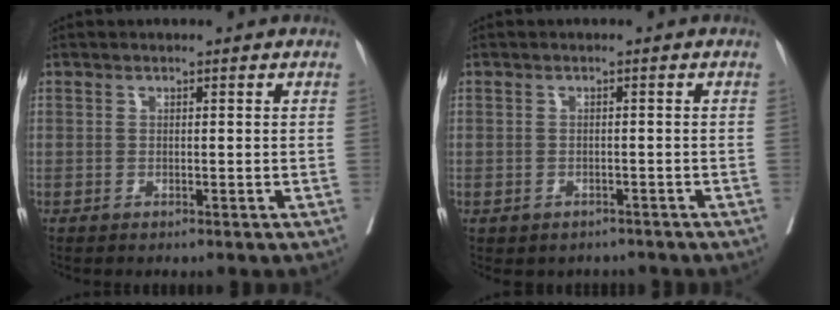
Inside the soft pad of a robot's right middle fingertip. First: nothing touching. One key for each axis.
{"total": 3.1, "fx": -2.4, "fy": 1.8, "fz": 0.4, "tx": -0.004, "ty": 0.011, "tz": -0.029}